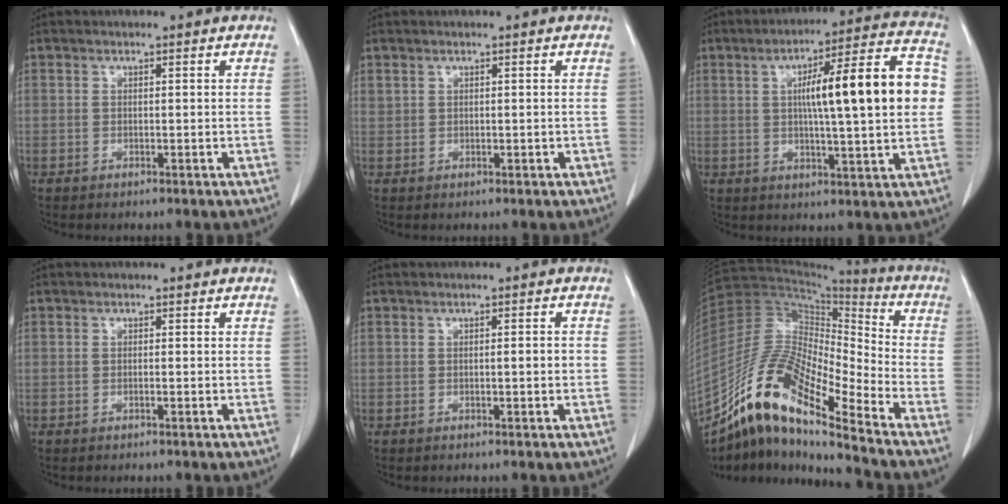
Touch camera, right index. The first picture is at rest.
{"total": 0.8, "force": [0.4, 0.6, 0.4], "torque": [-0.010, 0.007, 0.015]}
{"total": 16.7, "force": [1.7, 1.6, 16.5], "torque": [-0.242, 0.029, 0.022]}
{"total": 0.0}
{"total": 1.3, "force": [-0.1, 0.1, 1.3], "torque": [-0.017, 0.000, -0.002]}
{"total": 16.5, "force": [-12.0, 2.3, 11.1], "torque": [-0.213, 0.018, -0.220]}